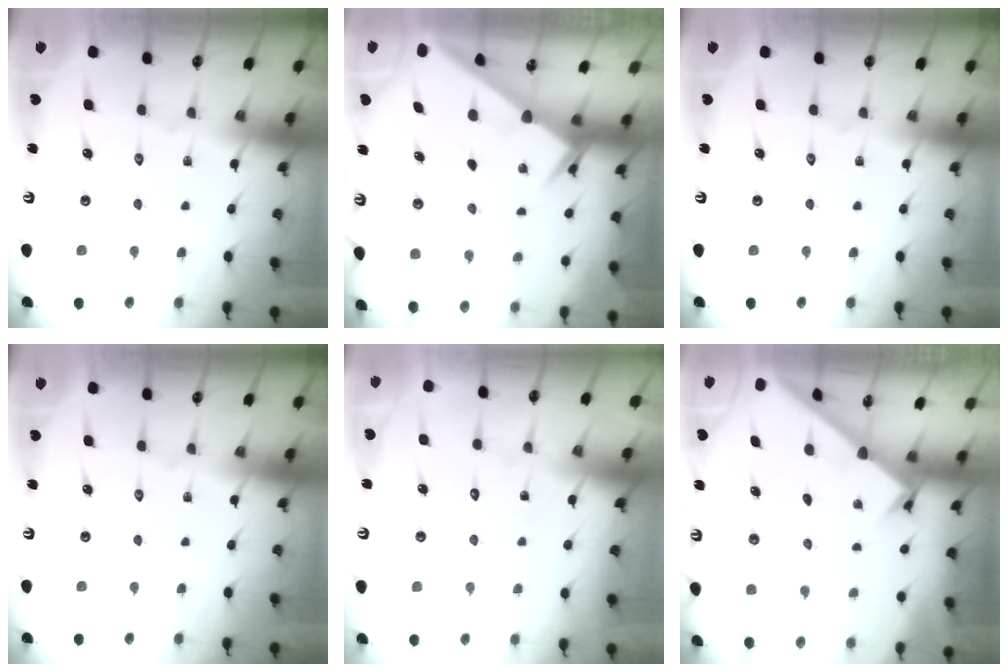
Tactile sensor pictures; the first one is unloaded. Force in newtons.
{"total": 2.4, "press": 2.4, "slide": 0.3}
{"total": 0.0}
{"total": 0.0}
{"total": 4.8, "press": 4.8, "slide": 0.5}
{"total": 1.6, "press": 1.6, "slide": 0.1}